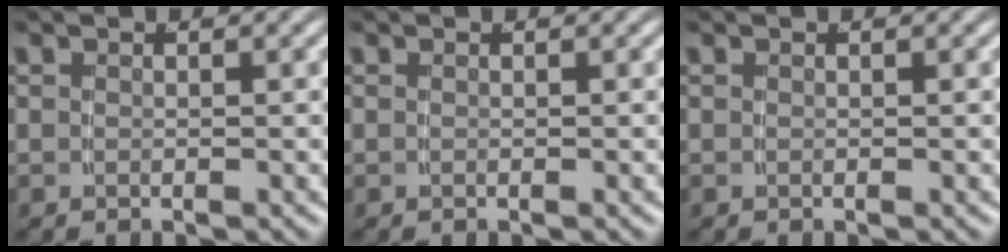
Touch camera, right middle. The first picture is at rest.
{"total": 0.0}
{"total": 0.0}